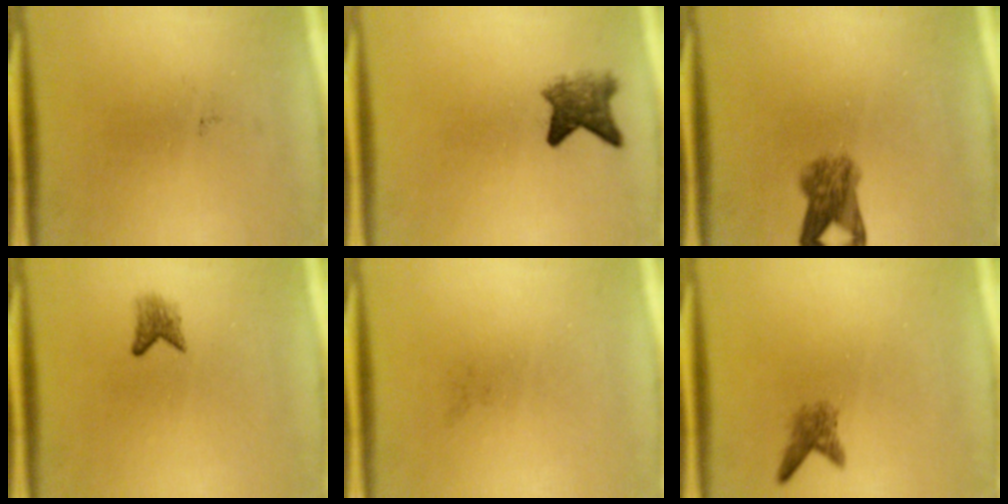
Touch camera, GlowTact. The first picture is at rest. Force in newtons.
{"total": 4.5}
{"total": 4.5}
{"total": 1.8}
{"total": 0.0}
{"total": 2.1}